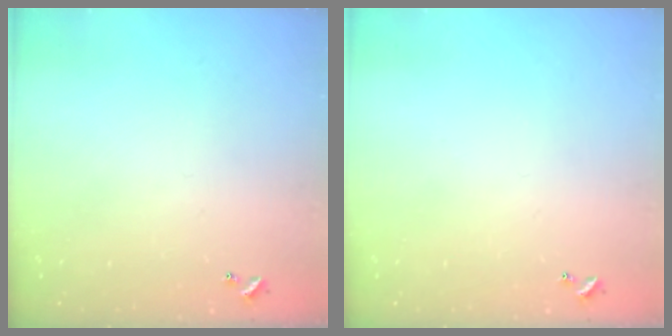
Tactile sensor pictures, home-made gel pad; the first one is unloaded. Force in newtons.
{"total": 0.0}